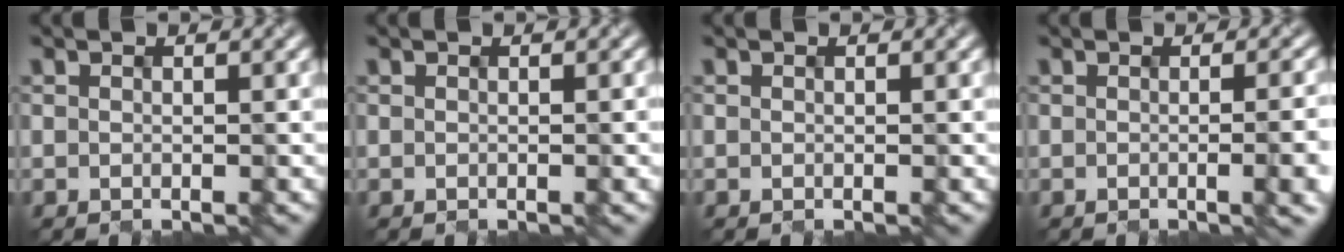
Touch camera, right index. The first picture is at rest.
{"total": 0.7, "force": [-0.1, 0.2, 0.6], "torque": [-0.009, 0.001, -0.003]}
{"total": 0.0}
{"total": 6.0, "force": [-0.8, 2.7, 5.3], "torque": [-0.023, 0.011, -0.006]}